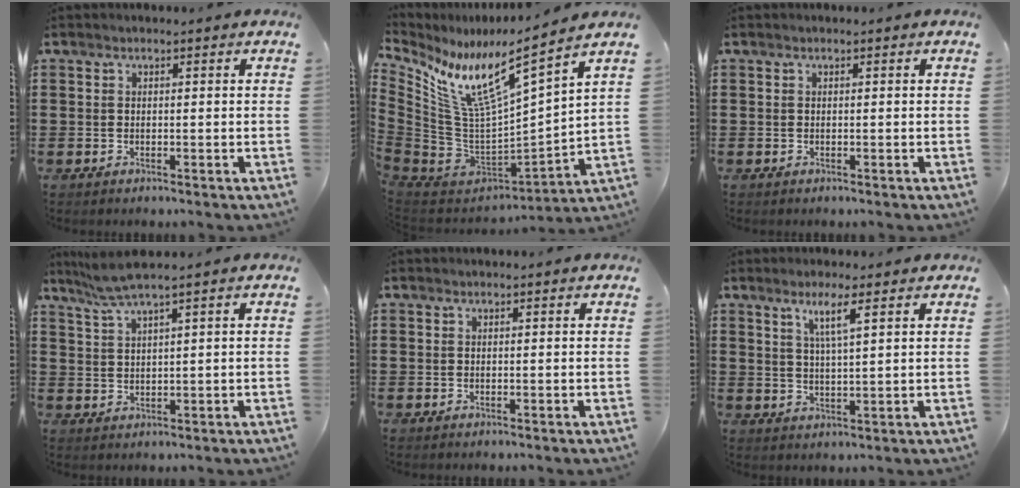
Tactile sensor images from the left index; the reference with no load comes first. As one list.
[{"total": 10.6, "force": [6.9, 1.5, 7.9], "torque": [-0.185, -0.062, 0.112]}, {"total": 0.0}, {"total": 4.0, "force": [3.0, 0.0, 2.7], "torque": [-0.060, -0.003, 0.054]}, {"total": 0.0}, {"total": 4.5, "force": [2.7, 0.3, 3.6], "torque": [-0.071, -0.003, 0.044]}]